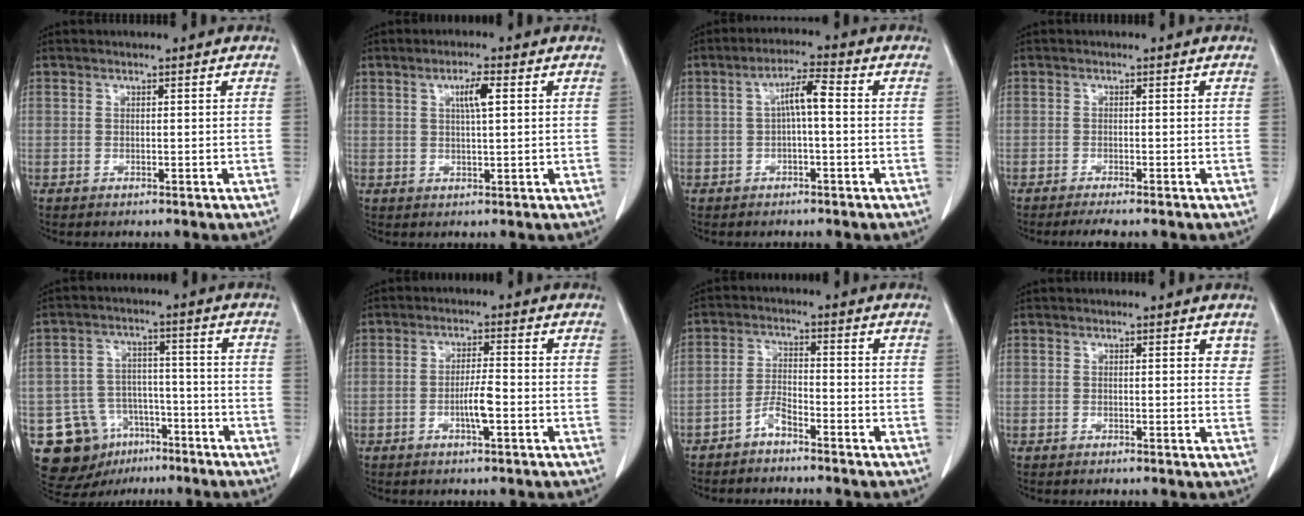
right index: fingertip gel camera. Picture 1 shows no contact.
{"total": 3.6, "force": [1.2, 0.3, 3.3], "torque": [-0.059, 0.001, 0.020]}
{"total": 4.6, "force": [0.2, 0.7, 4.6], "torque": [-0.081, 0.017, 0.002]}
{"total": 3.3, "force": [-2.8, 0.0, 1.7], "torque": [-0.022, -0.006, -0.041]}
{"total": 11.4, "force": [-6.2, 8.7, 3.7], "torque": [-0.063, 0.028, -0.090]}
{"total": 4.0, "force": [-1.3, 0.3, 3.7], "torque": [-0.070, -0.002, -0.025]}
{"total": 3.1, "force": [-2.6, 0.6, 1.5], "torque": [-0.032, 0.004, -0.053]}
{"total": 1.7, "force": [1.2, 0.7, 1.0], "torque": [-0.002, -0.002, 0.009]}